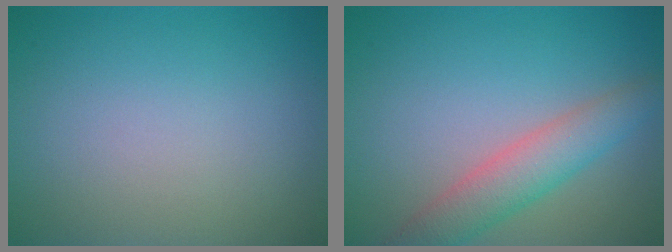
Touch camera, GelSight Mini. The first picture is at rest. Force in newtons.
{"total": 4.1, "press": 4.1, "slide": 0.2}